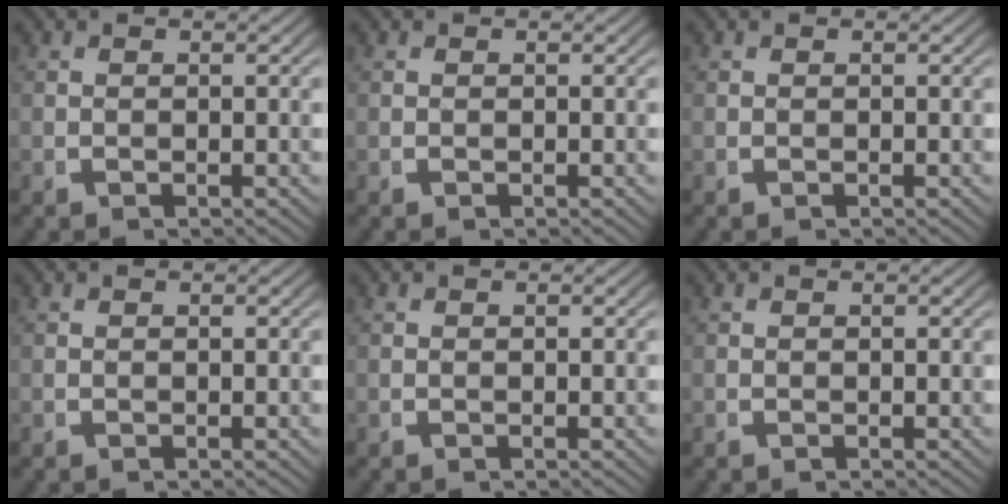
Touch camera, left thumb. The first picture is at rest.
{"total": 0.0}
{"total": 0.0}
{"total": 0.0}
{"total": 0.0}
{"total": 0.0}